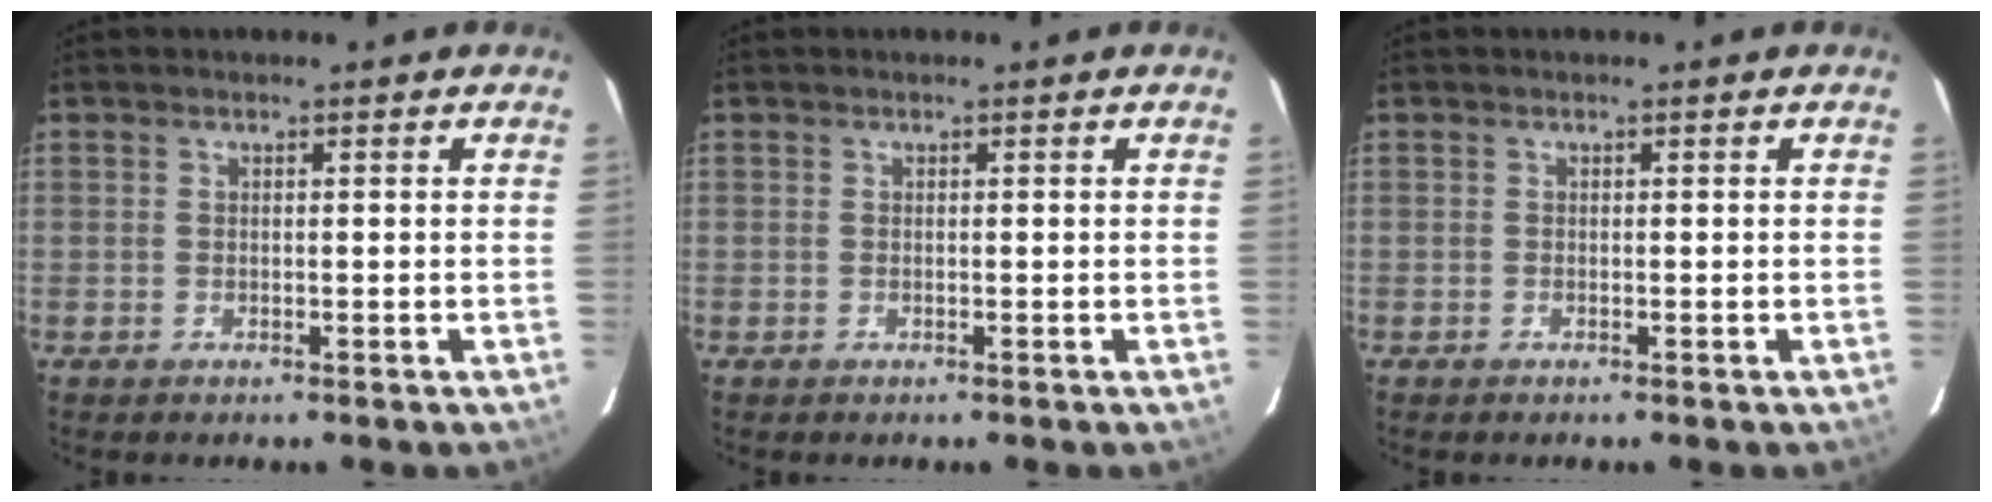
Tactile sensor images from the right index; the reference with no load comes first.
{"total": 0.0}
{"total": 0.0}